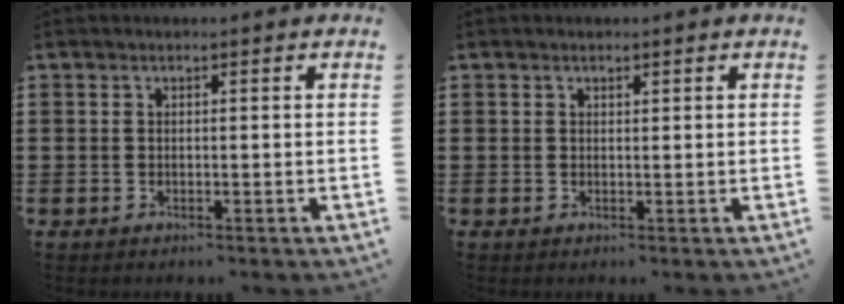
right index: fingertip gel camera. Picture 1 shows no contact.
{"total": 0.6, "force": [0.5, 0.3, 0.1], "torque": [-0.004, 0.003, 0.009]}